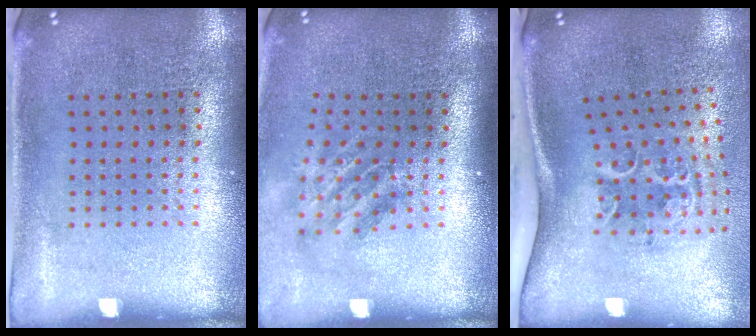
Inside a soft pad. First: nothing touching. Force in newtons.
{"total": 1.8, "press": 1.3, "slide": 1.3}
{"total": 2.3, "press": 1.3, "slide": 1.9}